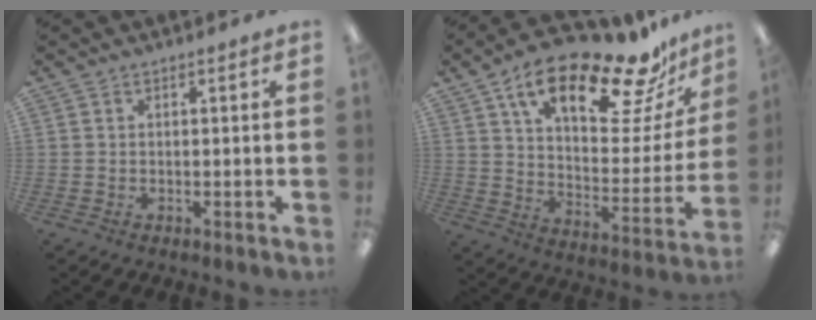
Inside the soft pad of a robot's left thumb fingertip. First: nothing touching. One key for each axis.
{"total": 22.7, "fx": 15.6, "fy": 7.9, "fz": 14.5, "tx": -0.222, "ty": -0.097, "tz": 0.258}